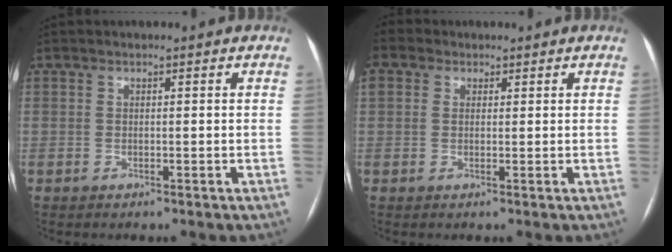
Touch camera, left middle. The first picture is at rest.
{"total": 4.8, "force": [2.3, 3.5, 2.3], "torque": [-0.069, 0.034, 0.049]}